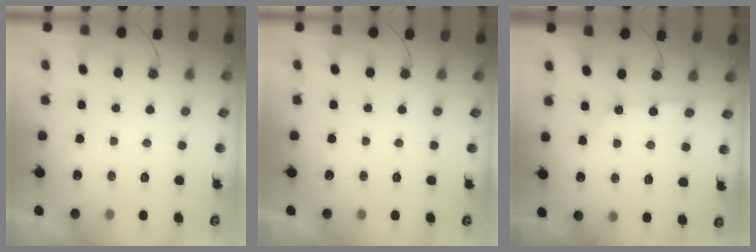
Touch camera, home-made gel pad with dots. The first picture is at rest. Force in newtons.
{"total": 0.0}
{"total": 1.0, "press": 1.0, "slide": 0.2}